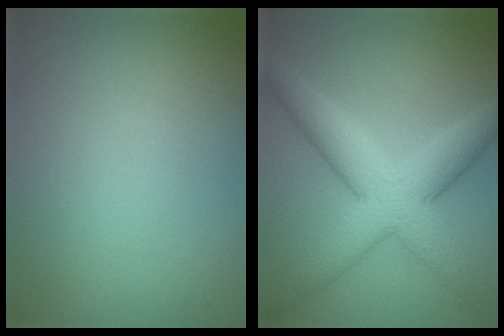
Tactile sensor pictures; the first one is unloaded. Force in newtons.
{"total": 7.2, "press": 7.2, "slide": 0.1}